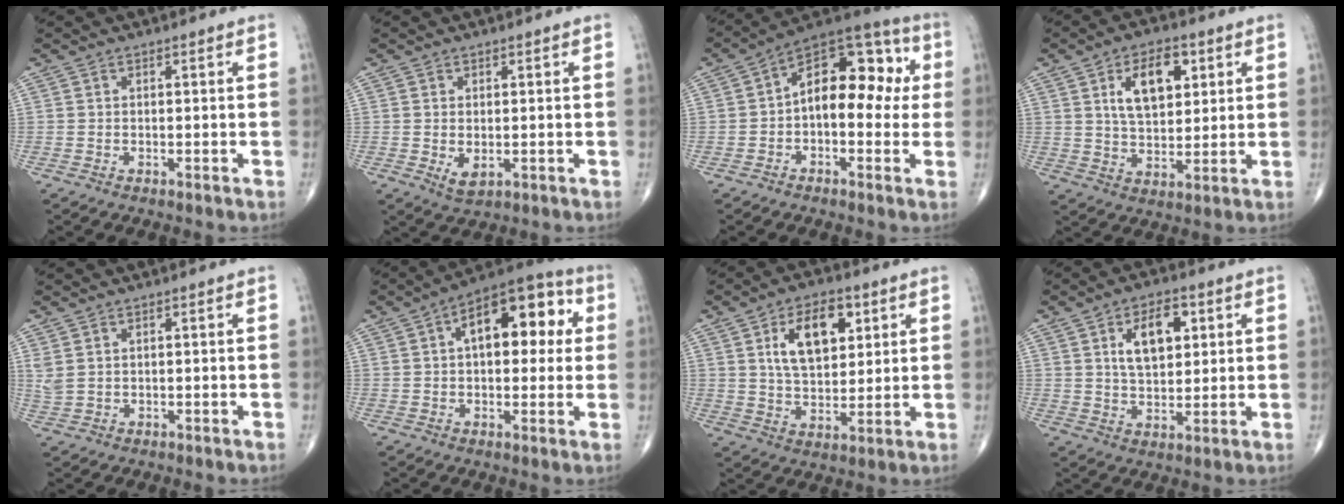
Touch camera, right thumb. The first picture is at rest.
{"total": 2.9, "force": [-0.3, 1.7, 2.3], "torque": [-0.036, -0.007, 0.003]}
{"total": 15.6, "force": [0.8, 8.9, 12.8], "torque": [-0.147, 0.044, -0.004]}
{"total": 10.8, "force": [3.9, 5.9, 8.1], "torque": [-0.107, -0.012, 0.068]}
{"total": 2.4, "force": [0.9, 1.4, 1.7], "torque": [-0.046, 0.004, 0.027]}
{"total": 15.9, "force": [3.7, 8.2, 13.1], "torque": [-0.148, 0.026, 0.045]}
{"total": 12.3, "force": [4.4, 6.9, 9.2], "torque": [-0.124, -0.013, 0.080]}
{"total": 9.6, "force": [3.2, 5.3, 7.3], "torque": [-0.096, -0.010, 0.055]}